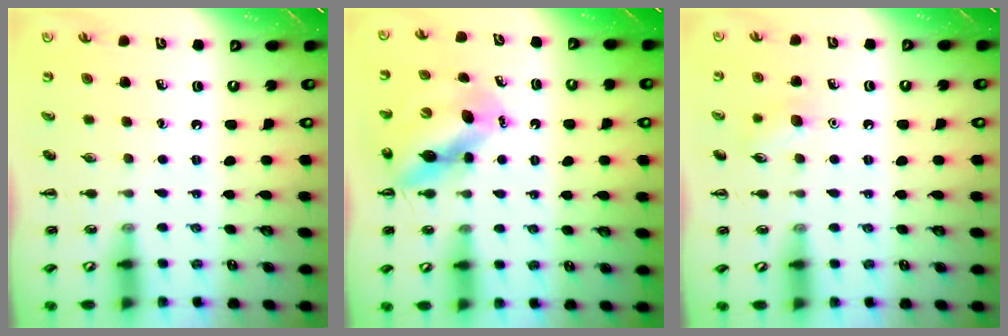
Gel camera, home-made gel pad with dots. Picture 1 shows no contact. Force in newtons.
{"total": 10.4, "press": 10.0, "slide": 2.7}
{"total": 8.2, "press": 7.9, "slide": 2.0}